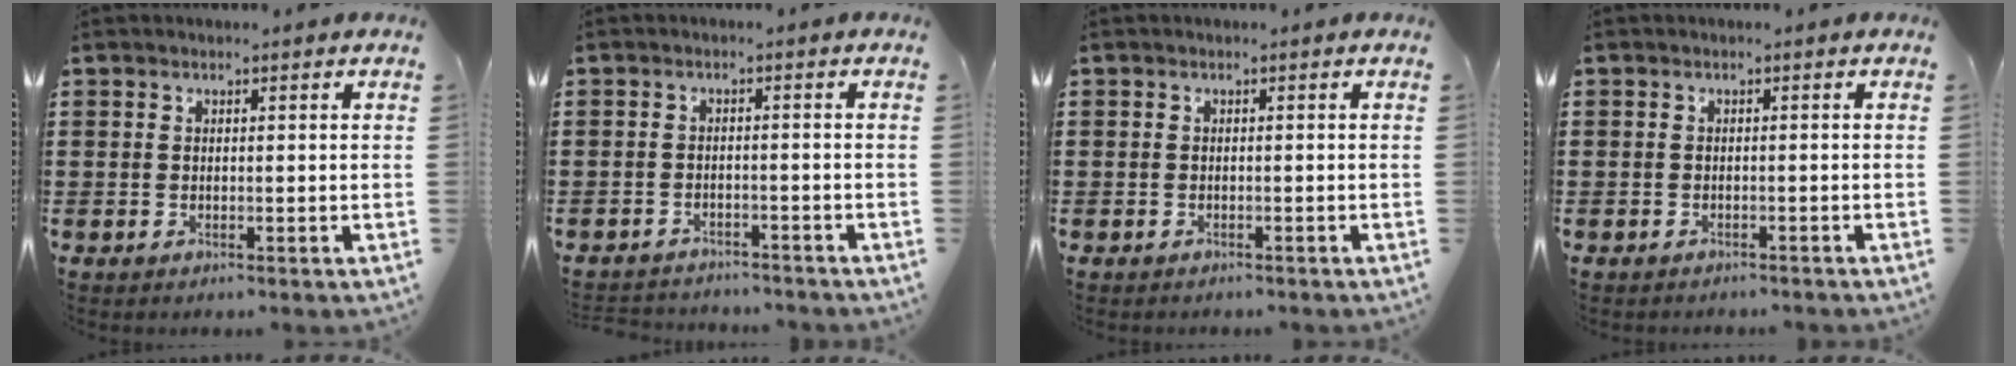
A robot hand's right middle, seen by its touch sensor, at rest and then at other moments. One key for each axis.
{"total": 2.2, "fx": -2.2, "fy": 0.2, "fz": -0.1, "tx": -0.007, "ty": -0.003, "tz": -0.048}
{"total": 0.7, "fx": -0.5, "fy": 0.4, "fz": 0.0, "tx": -0.001, "ty": 0.002, "tz": -0.012}
{"total": 0.9, "fx": -0.9, "fy": 0.3, "fz": -0.1, "tx": 0.000, "ty": 0.003, "tz": -0.020}